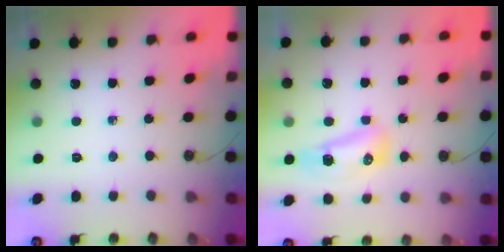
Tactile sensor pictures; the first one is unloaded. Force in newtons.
{"total": 8.9, "press": 8.5, "slide": 2.3}